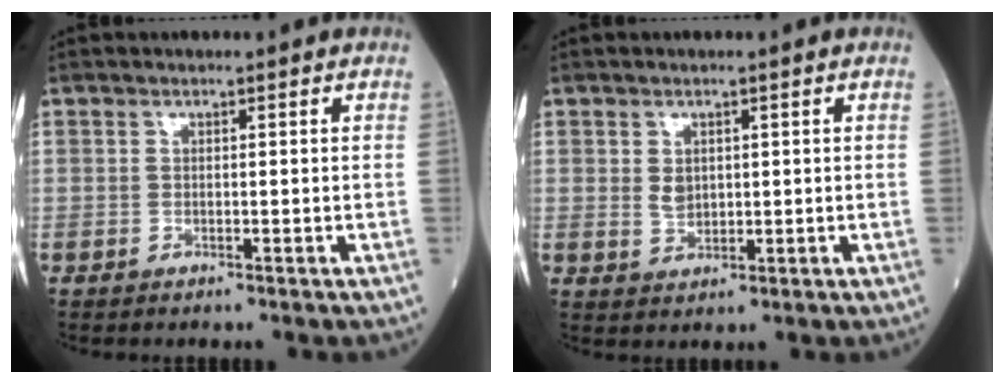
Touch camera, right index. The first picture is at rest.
{"total": 2.2, "force": [0.6, 1.6, 1.4], "torque": [-0.027, -0.002, 0.016]}